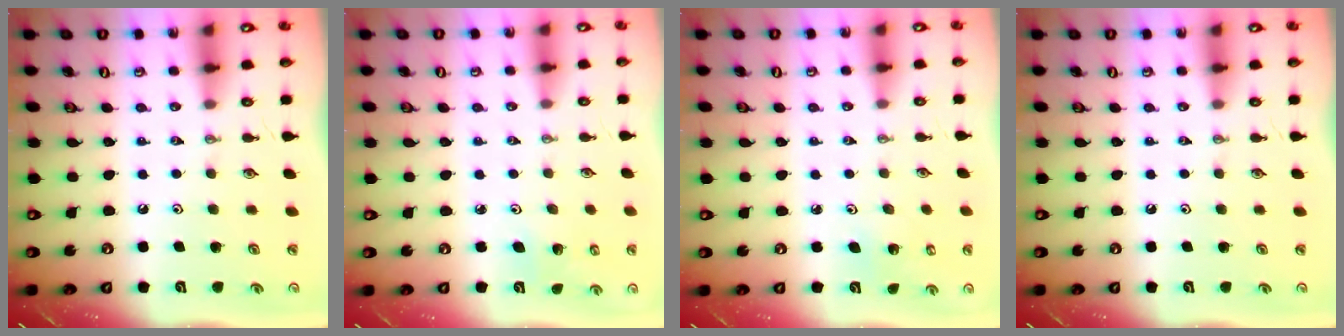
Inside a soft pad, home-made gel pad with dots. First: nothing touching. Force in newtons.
{"total": 2.7, "press": 2.7, "slide": 0.3}
{"total": 3.2, "press": 3.2, "slide": 0.2}
{"total": 0.0}